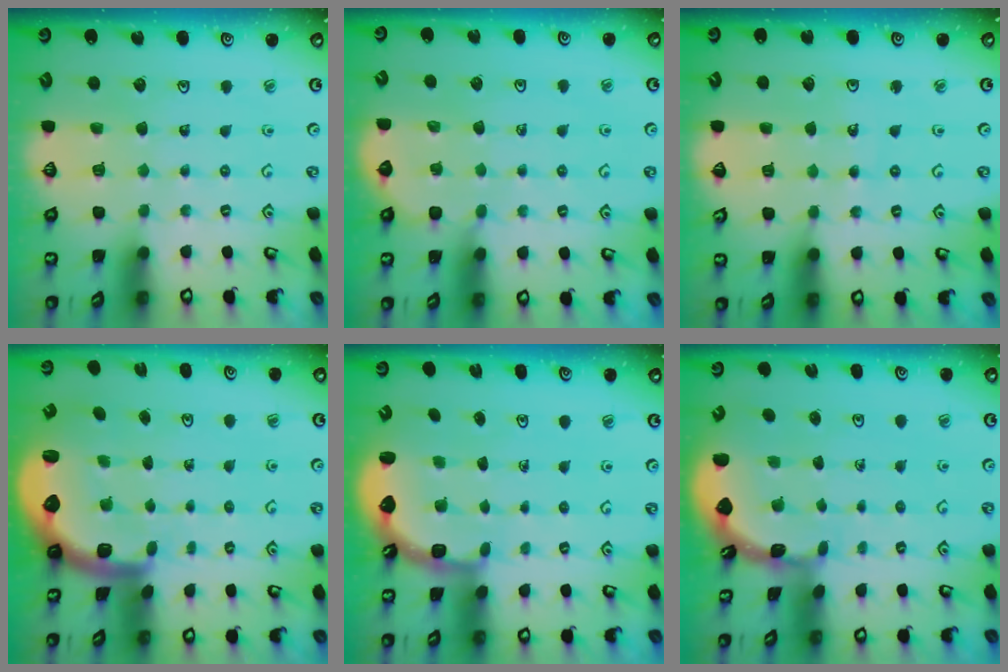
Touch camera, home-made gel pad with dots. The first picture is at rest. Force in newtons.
{"total": 2.3, "press": 2.3, "slide": 0.1}
{"total": 4.3, "press": 4.3, "slide": 0.5}
{"total": 2.9, "press": 2.6, "slide": 1.4}
{"total": 2.5, "press": 2.1, "slide": 1.3}
{"total": 1.6, "press": 1.6, "slide": 0.2}